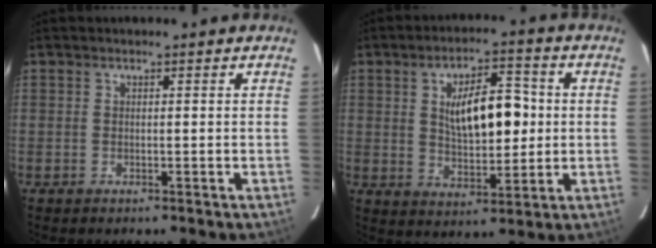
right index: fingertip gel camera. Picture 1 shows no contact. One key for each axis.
{"total": 10.6, "fx": 1.4, "fy": 4.3, "fz": 9.6, "tx": -0.158, "ty": 0.013, "tz": 0.028}